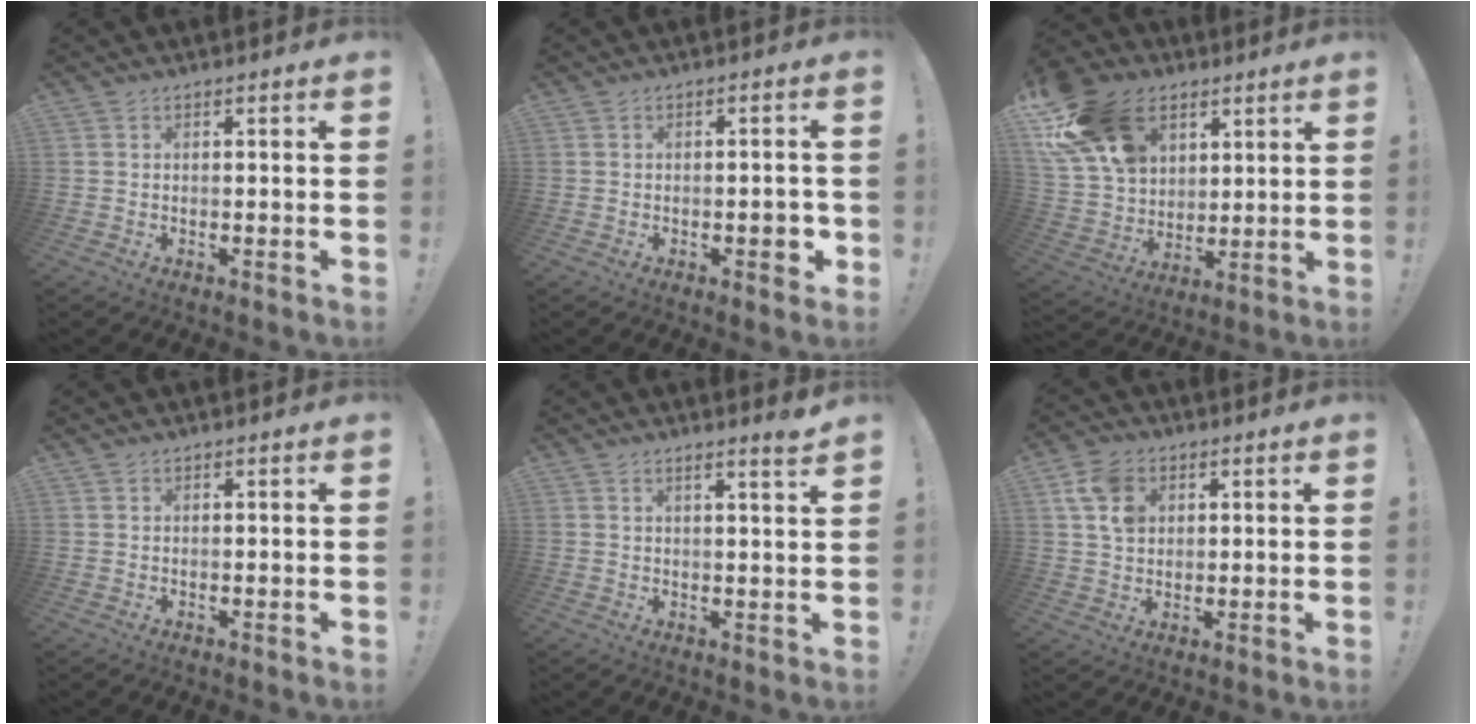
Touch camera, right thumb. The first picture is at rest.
{"total": 3.9, "force": [-1.4, 1.6, 3.2], "torque": [-0.039, 0.010, -0.025]}
{"total": 21.7, "force": [10.6, 14.8, 11.7], "torque": [-0.221, -0.039, 0.211]}
{"total": 0.6, "force": [0.5, 0.2, 0.0], "torque": [0.004, -0.003, 0.010]}
{"total": 3.5, "force": [2.7, -0.4, 2.2], "torque": [-0.029, -0.021, 0.041]}
{"total": 9.3, "force": [3.5, 7.0, 5.1], "torque": [-0.101, 0.001, 0.073]}